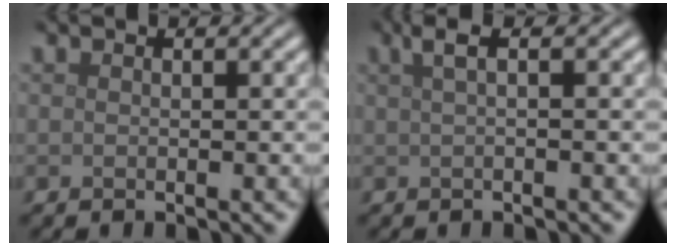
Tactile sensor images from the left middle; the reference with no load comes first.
{"total": 2.3, "force": [0.7, 0.7, 2.1], "torque": [-0.031, 0.010, 0.010]}